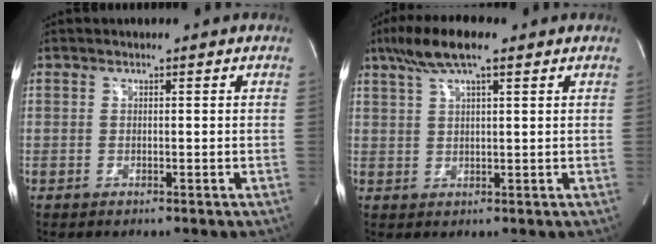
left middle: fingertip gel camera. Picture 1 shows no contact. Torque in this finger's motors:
{"motor_torque": [0.82, -0.65, 0.10, 0.09]}